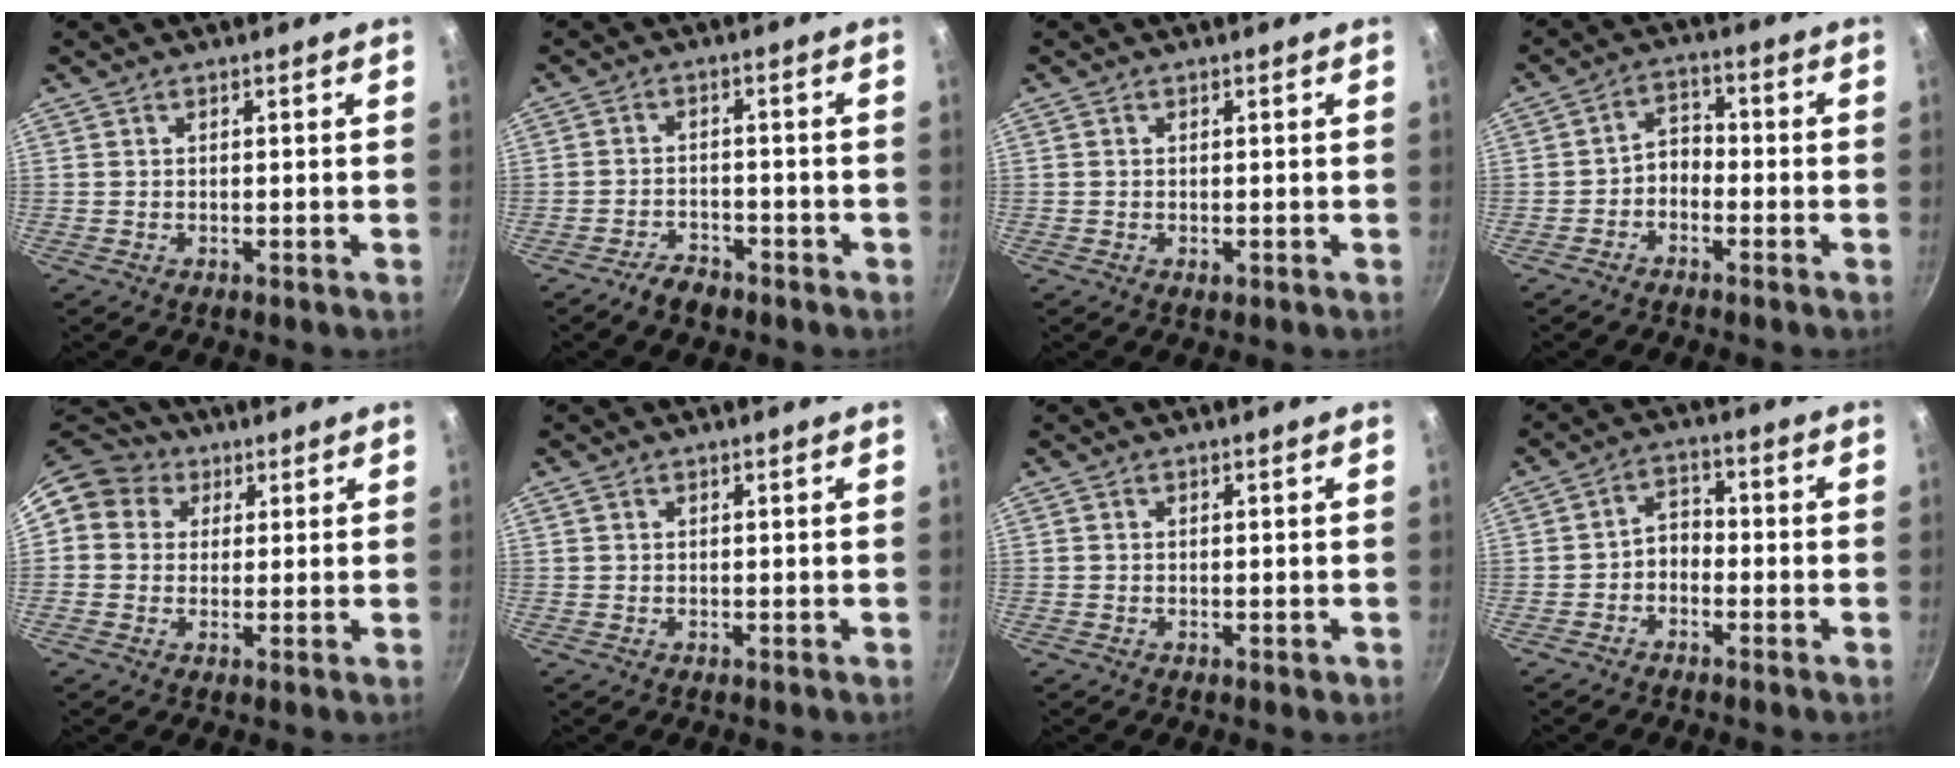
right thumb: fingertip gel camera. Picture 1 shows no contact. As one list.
[{"total": 4.3, "force": [-3.3, 2.3, 1.6], "torque": [-0.021, 0.033, -0.052]}, {"total": 0.9, "force": [-0.1, 0.7, 0.6], "torque": [-0.008, 0.001, -0.003]}, {"total": 3.9, "force": [-1.8, 2.8, 2.1], "torque": [-0.019, 0.033, -0.038]}, {"total": 8.9, "force": [3.2, 7.7, 2.9], "torque": [-0.029, 0.009, 0.035]}, {"total": 0.8, "force": [0.4, 0.6, 0.4], "torque": [-0.008, 0.002, 0.006]}, {"total": 0.9, "force": [-0.1, 0.6, 0.6], "torque": [-0.005, 0.003, -0.002]}, {"total": 3.9, "force": [-1.5, 2.8, 2.2], "torque": [-0.019, 0.028, -0.034]}]